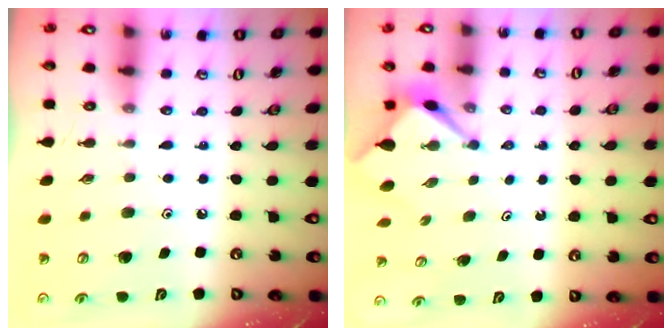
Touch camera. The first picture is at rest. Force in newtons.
{"total": 2.9, "press": 2.9, "slide": 0.2}